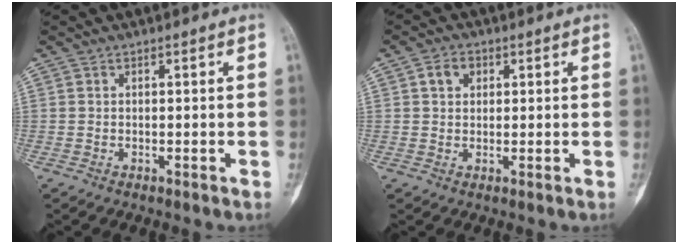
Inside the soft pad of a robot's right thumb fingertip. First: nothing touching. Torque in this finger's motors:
{"motor_torque": [0.42, 0.50, 0.08, -0.21, -0.02]}